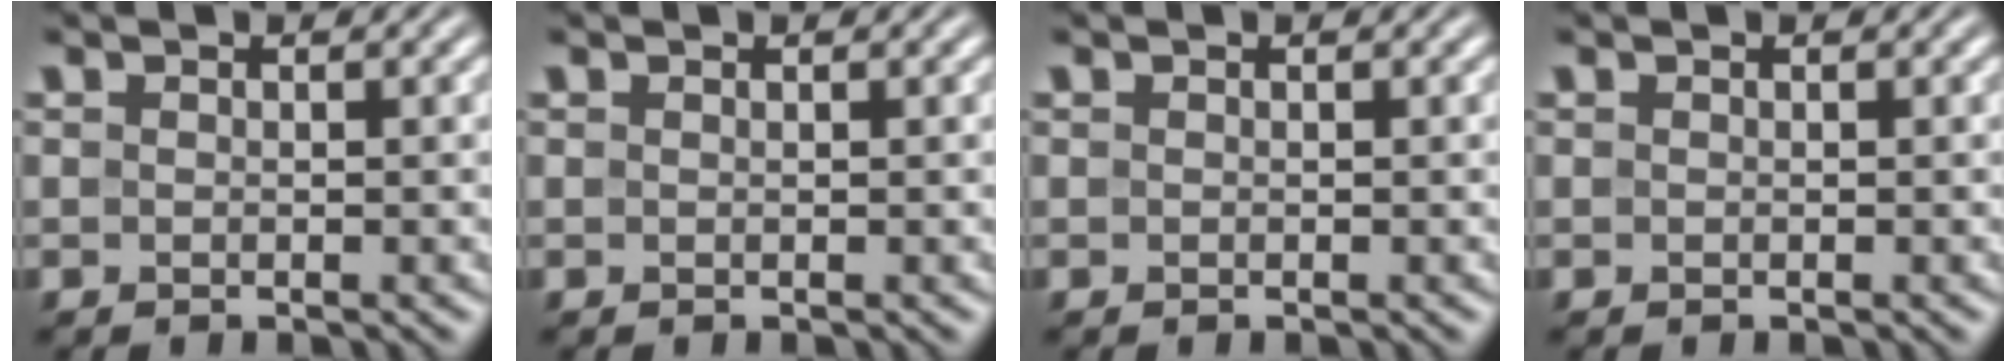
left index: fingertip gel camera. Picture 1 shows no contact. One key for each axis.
{"total": 0.0}
{"total": 0.0}
{"total": 0.0}